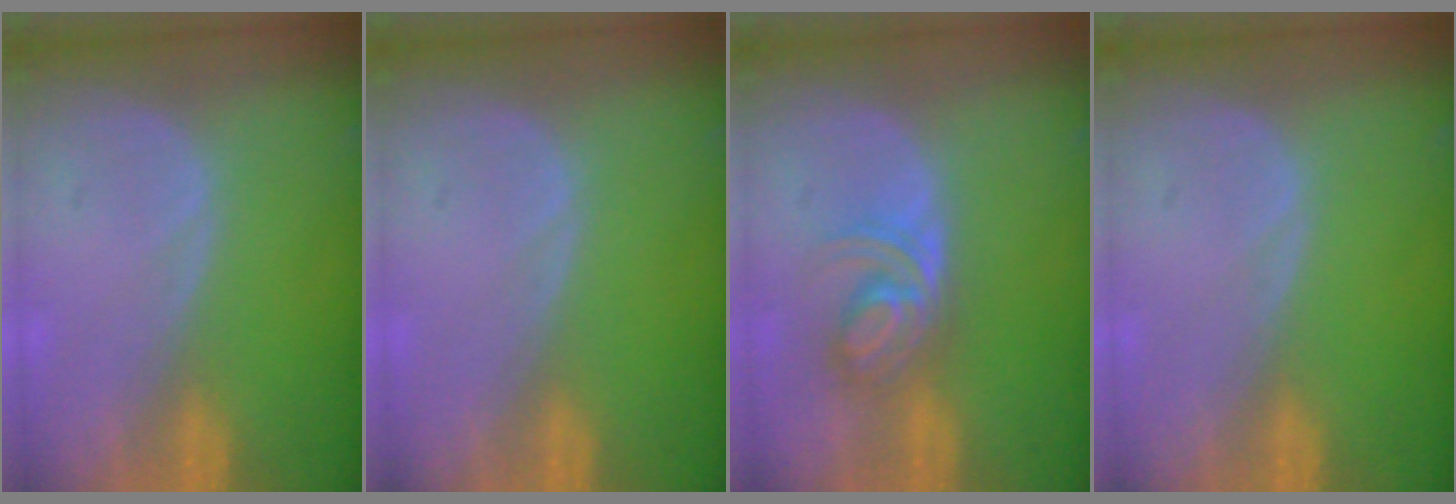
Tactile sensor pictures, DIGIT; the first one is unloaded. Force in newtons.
{"total": 0.0}
{"total": 5.7, "press": 5.2, "slide": 2.4}
{"total": 0.0}